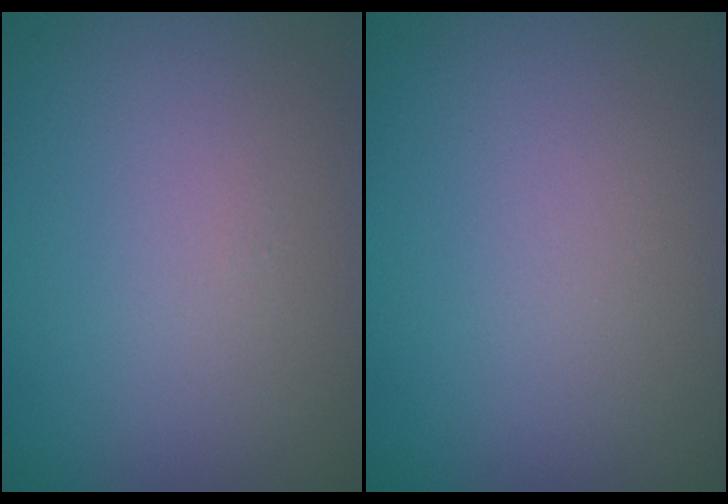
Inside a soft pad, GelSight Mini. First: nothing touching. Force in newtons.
{"total": 0.0}